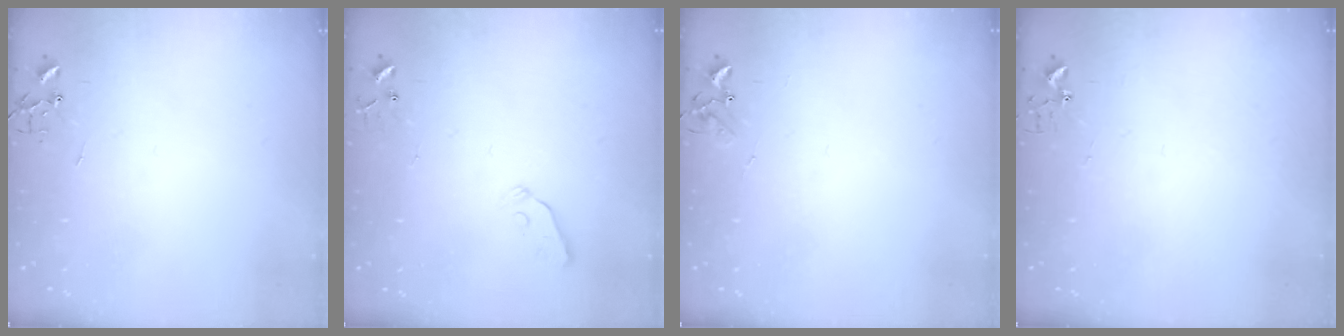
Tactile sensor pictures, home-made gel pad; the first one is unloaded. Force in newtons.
{"total": 3.3, "press": 3.2, "slide": 0.7}
{"total": 4.5, "press": 4.5, "slide": 0.5}
{"total": 2.7, "press": 2.7, "slide": 0.3}